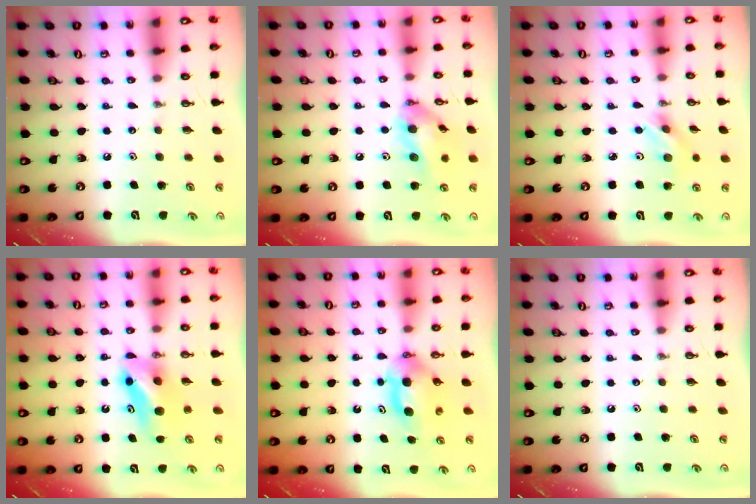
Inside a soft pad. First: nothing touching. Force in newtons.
{"total": 13.4, "press": 13.1, "slide": 2.6}
{"total": 3.4, "press": 3.4, "slide": 0.4}
{"total": 7.0, "press": 6.5, "slide": 2.5}
{"total": 5.9, "press": 5.6, "slide": 1.9}
{"total": 0.0}